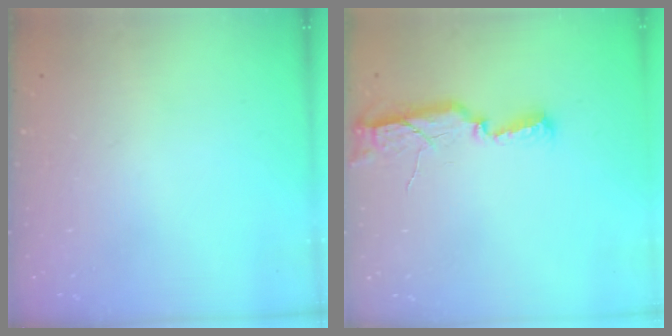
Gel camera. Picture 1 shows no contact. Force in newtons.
{"total": 9.5, "press": 8.0, "slide": 5.2}